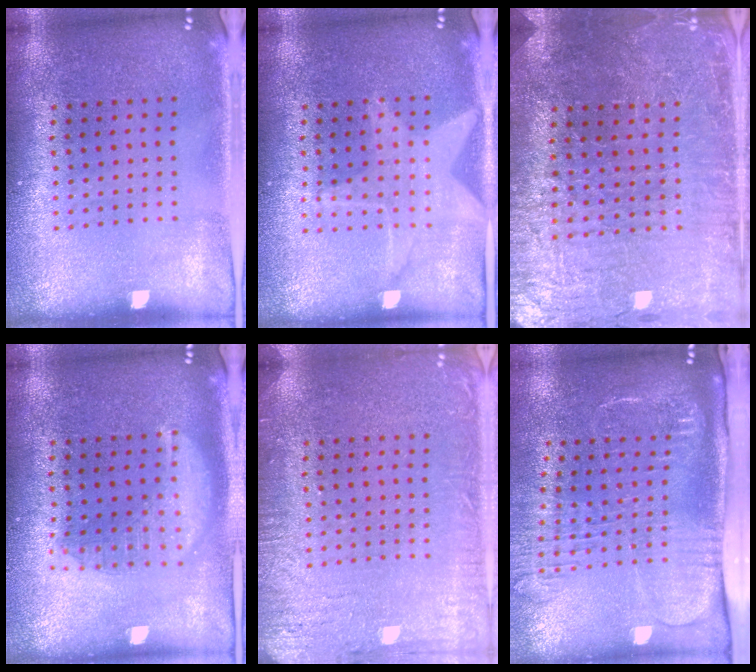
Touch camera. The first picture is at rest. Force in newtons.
{"total": 1.4, "press": 1.4, "slide": 0.2}
{"total": 3.3, "press": 3.3, "slide": 0.3}
{"total": 1.9, "press": 1.9, "slide": 0.2}
{"total": 3.2, "press": 3.2, "slide": 0.4}
{"total": 2.7, "press": 2.0, "slide": 1.7}